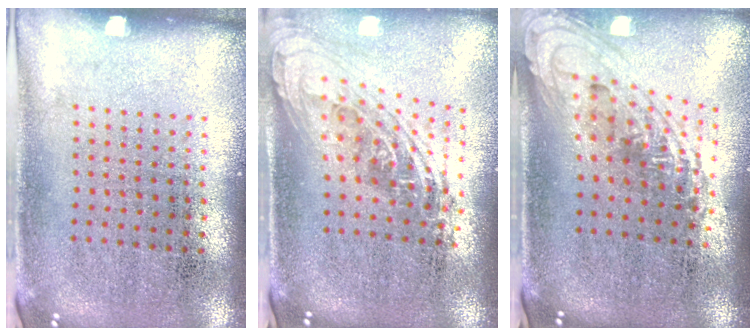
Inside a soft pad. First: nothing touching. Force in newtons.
{"total": 2.2, "press": 1.7, "slide": 1.5}
{"total": 1.8, "press": 1.4, "slide": 1.2}